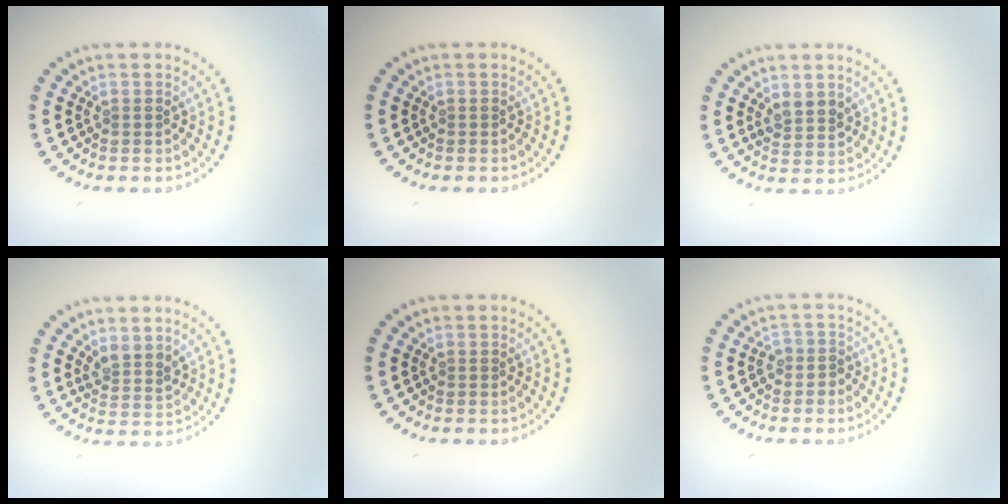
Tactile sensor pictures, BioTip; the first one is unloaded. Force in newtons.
{"total": 0.0}
{"total": 1.8, "press": 1.7, "slide": 0.6}
{"total": 2.0, "press": 1.7, "slide": 1.1}
{"total": 0.0}
{"total": 1.4, "press": 1.2, "slide": 0.8}